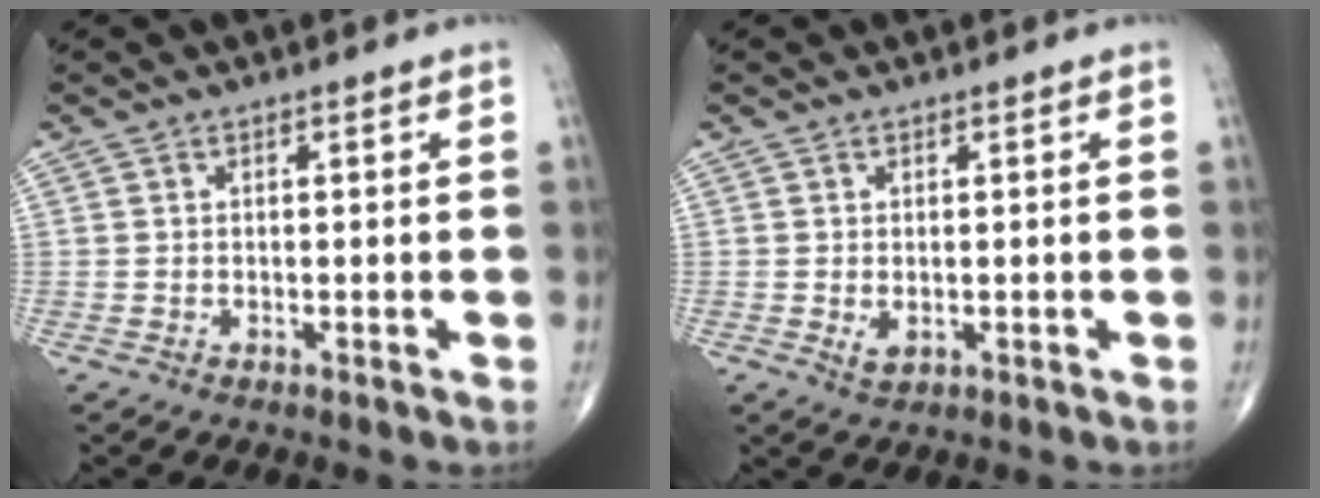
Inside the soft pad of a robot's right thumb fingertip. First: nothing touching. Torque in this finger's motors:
{"motor_torque": [-0.24, 0.09, -0.14, -0.08, 0.05]}